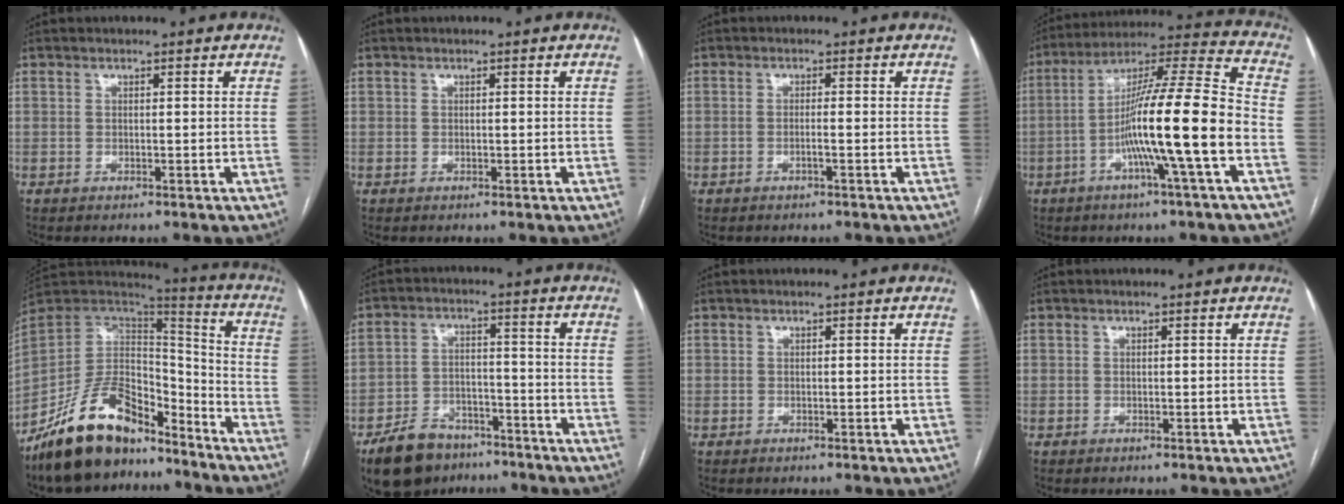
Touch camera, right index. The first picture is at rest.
{"total": 0.0}
{"total": 1.1, "force": [-0.5, -0.2, 1.0], "torque": [-0.018, 0.001, -0.010]}
{"total": 17.0, "force": [-4.9, -0.8, 16.3], "torque": [-0.277, 0.011, -0.093]}
{"total": 19.0, "force": [-14.5, 7.7, 9.4], "torque": [-0.176, 0.030, -0.260]}
{"total": 10.4, "force": [-7.7, 5.6, 4.0], "torque": [-0.078, 0.002, -0.128]}
{"total": 0.0}
{"total": 0.0}